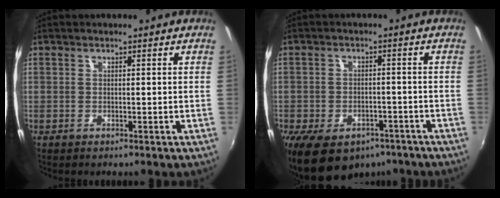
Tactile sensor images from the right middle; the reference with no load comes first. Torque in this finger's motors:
{"motor_torque": [1.35, -0.79, 0.32, 0.21]}